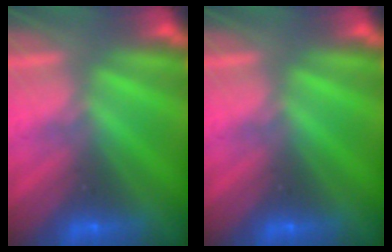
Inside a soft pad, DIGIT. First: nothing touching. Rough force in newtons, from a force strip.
{"total": 0.0}